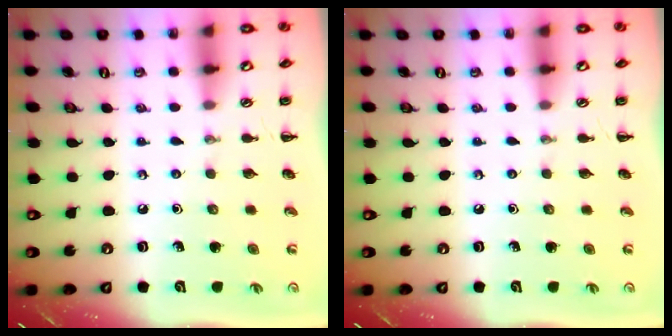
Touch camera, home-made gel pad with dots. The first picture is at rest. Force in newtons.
{"total": 0.0}